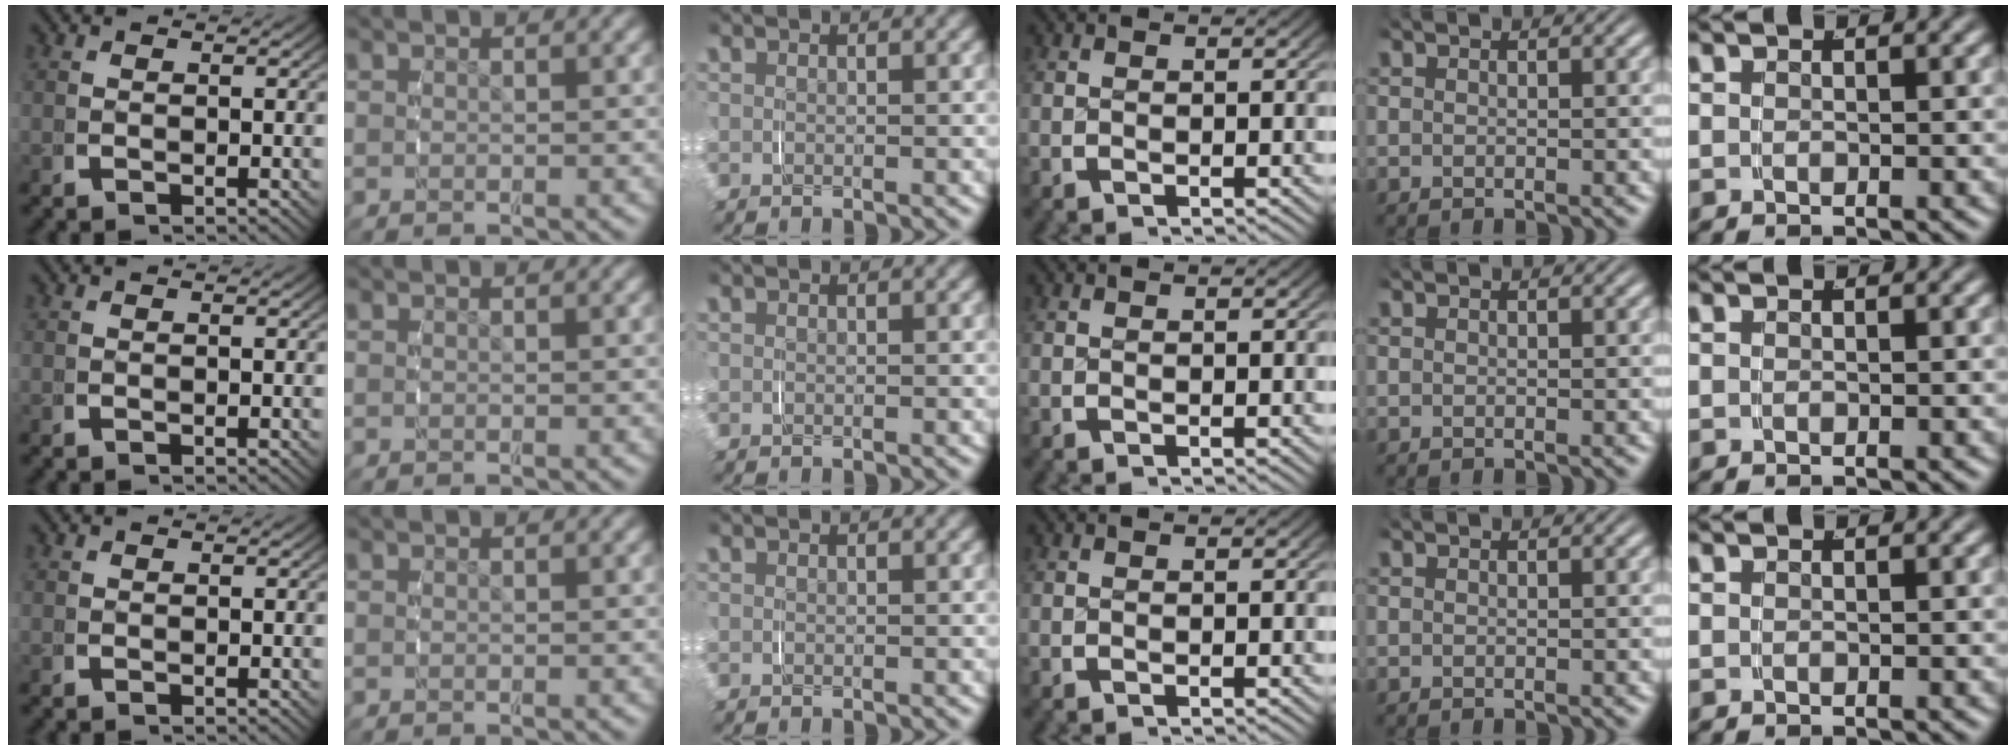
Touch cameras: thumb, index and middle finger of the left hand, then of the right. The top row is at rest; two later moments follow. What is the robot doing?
{"motion": "grasp_and_lifting", "object": "scarf"}